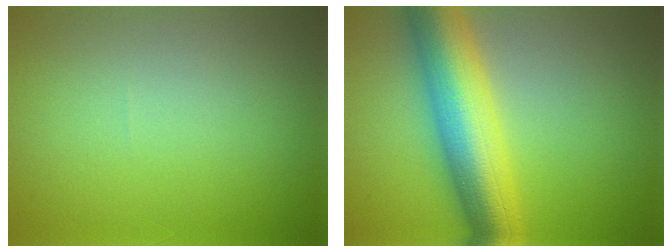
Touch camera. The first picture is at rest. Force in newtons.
{"total": 9.8, "press": 9.8, "slide": 0.3}